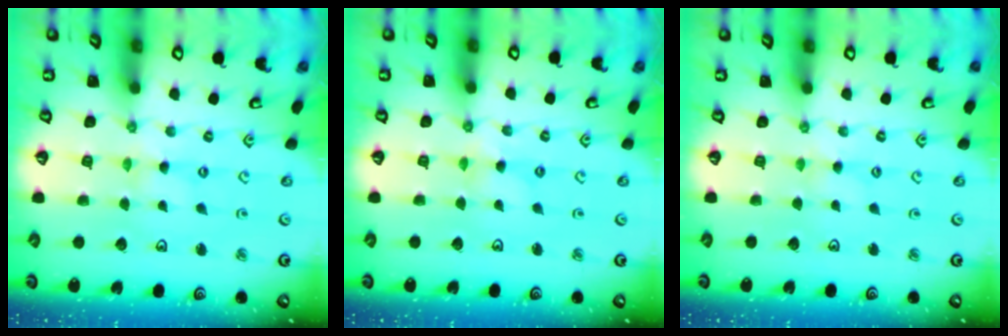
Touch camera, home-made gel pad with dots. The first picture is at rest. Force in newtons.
{"total": 1.3, "press": 1.3, "slide": 0.2}
{"total": 1.5, "press": 1.4, "slide": 0.3}